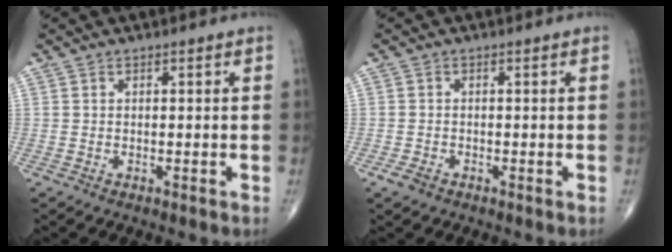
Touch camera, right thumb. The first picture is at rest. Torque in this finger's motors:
{"motor_torque": [0.69, 0.59, -0.10, -0.24, 0.04]}